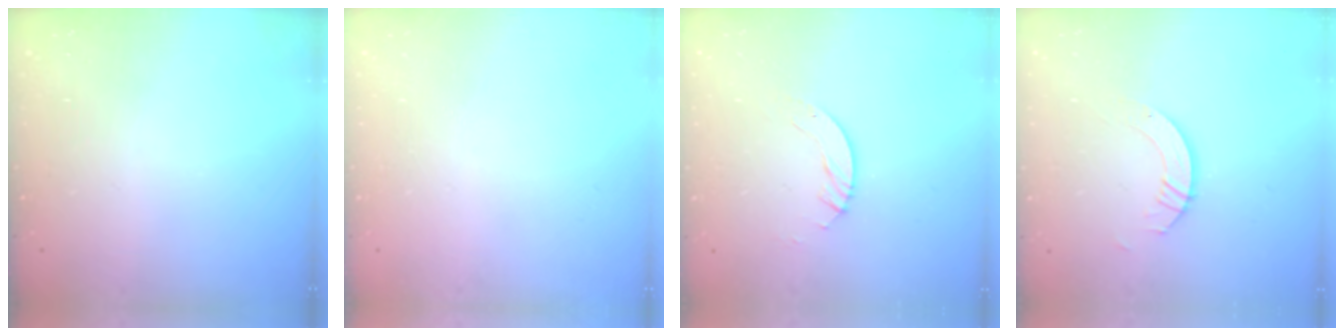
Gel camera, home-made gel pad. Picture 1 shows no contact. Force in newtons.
{"total": 0.0}
{"total": 3.0, "press": 3.0, "slide": 0.2}
{"total": 4.4, "press": 4.4, "slide": 0.0}